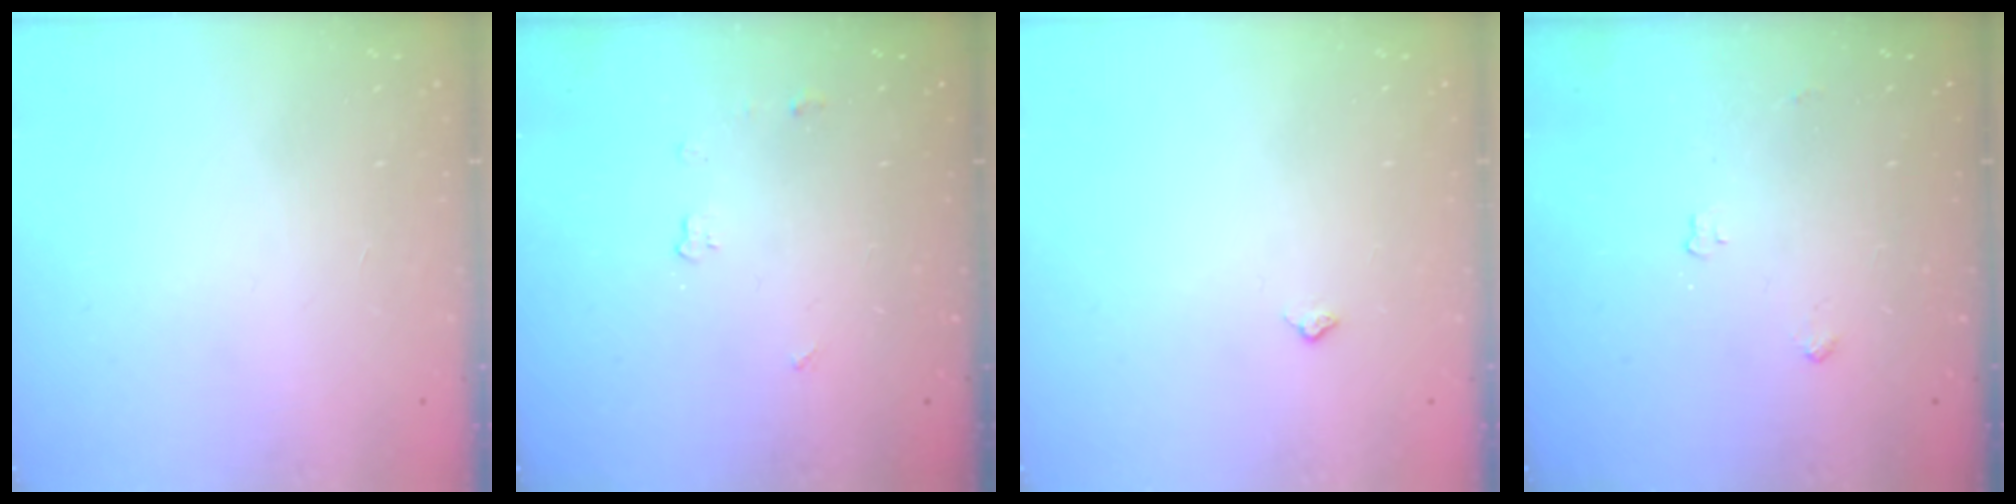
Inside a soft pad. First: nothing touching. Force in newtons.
{"total": 3.4, "press": 3.4, "slide": 0.5}
{"total": 4.1, "press": 4.1, "slide": 0.4}
{"total": 3.4, "press": 3.4, "slide": 0.6}